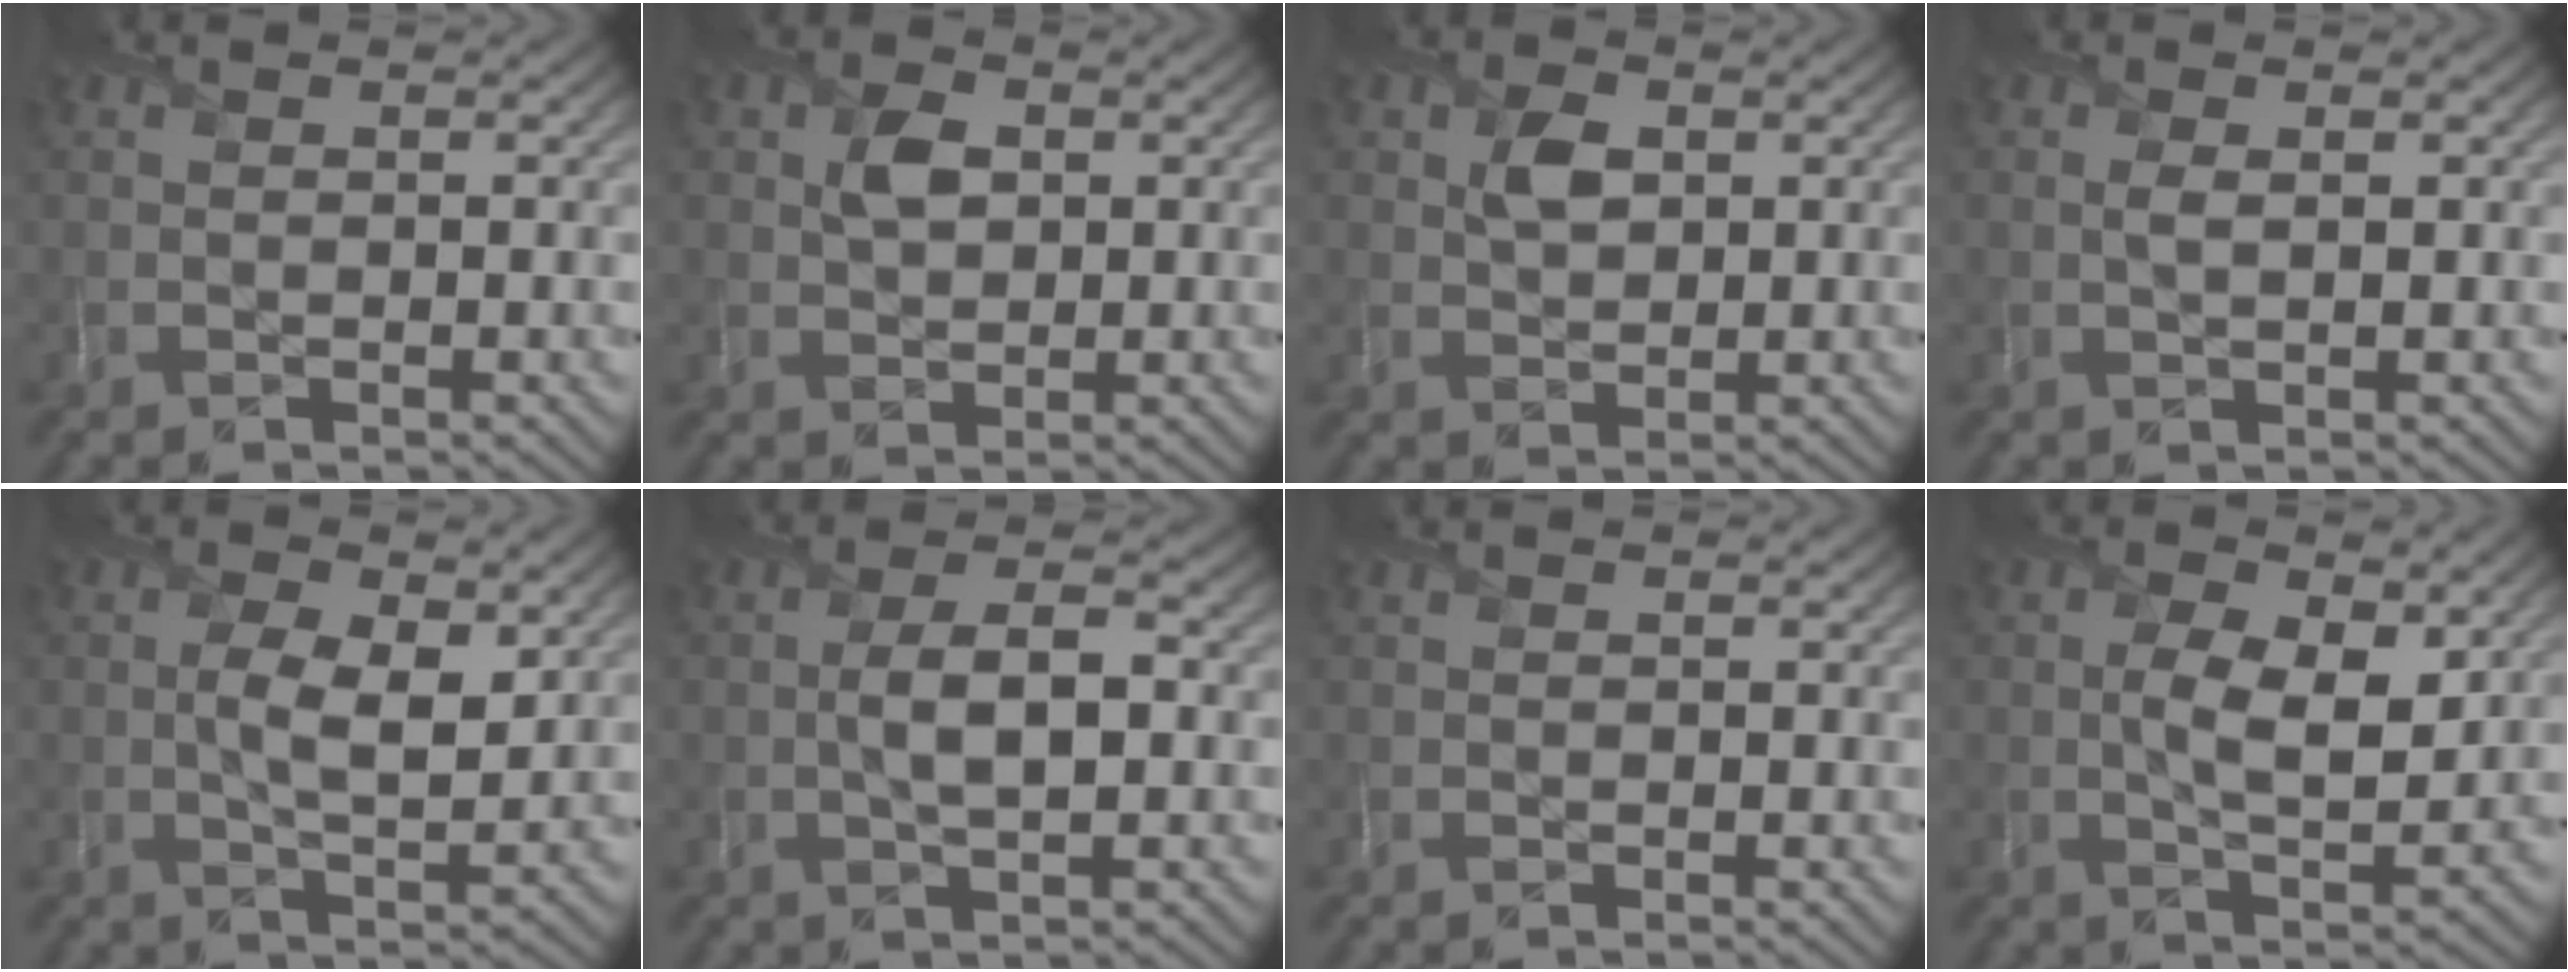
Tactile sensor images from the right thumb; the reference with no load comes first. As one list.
[{"total": 3.4, "force": [0.8, 2.4, 2.3], "torque": [-0.050, 0.002, 0.011]}, {"total": 3.5, "force": [0.9, 2.4, 2.4], "torque": [-0.051, 0.002, 0.014]}, {"total": 1.4, "force": [0.3, 0.5, 1.3], "torque": [-0.027, -0.001, 0.002]}, {"total": 5.8, "force": [0.7, 2.5, 5.1], "torque": [-0.102, -0.006, 0.014]}, {"total": 5.2, "force": [-0.3, 2.1, 4.8], "torque": [-0.095, 0.004, -0.011]}, {"total": 0.0}, {"total": 6.5, "force": [1.0, 2.9, 5.7], "torque": [-0.112, -0.008, 0.018]}]